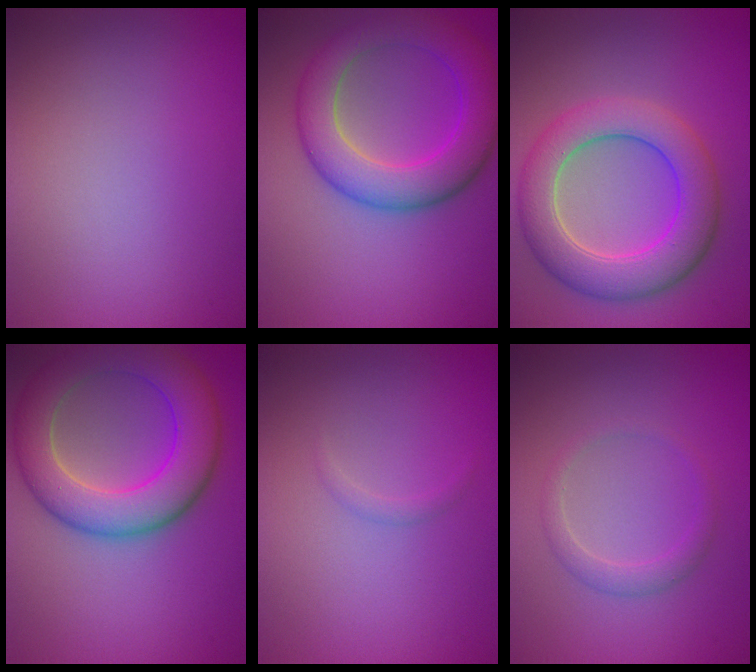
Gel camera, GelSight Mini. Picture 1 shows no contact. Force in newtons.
{"total": 7.3, "press": 7.3, "slide": 0.1}
{"total": 7.2, "press": 7.2, "slide": 0.3}
{"total": 8.3, "press": 8.2, "slide": 0.5}
{"total": 0.7, "press": 0.7, "slide": 0.1}
{"total": 1.7, "press": 1.7, "slide": 0.2}